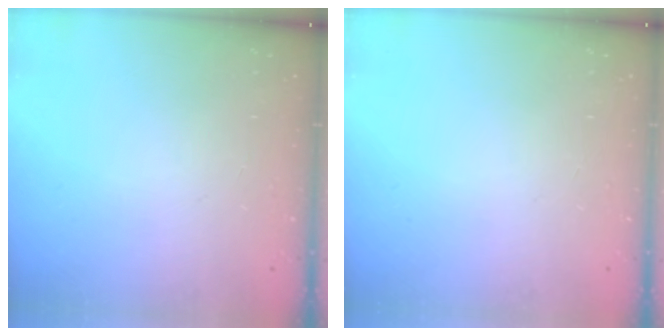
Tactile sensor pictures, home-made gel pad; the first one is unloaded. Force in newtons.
{"total": 0.0}